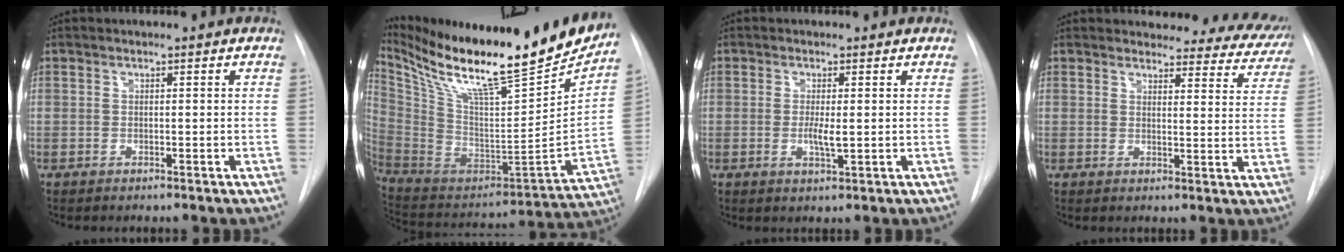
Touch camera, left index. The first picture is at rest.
{"total": 28.3, "force": [24.0, 3.0, 14.7], "torque": [-0.266, -0.069, 0.376]}
{"total": 2.5, "force": [-0.3, 0.4, 2.5], "torque": [-0.047, -0.009, -0.005]}
{"total": 16.4, "force": [15.6, 4.6, 2.4], "torque": [0.012, -0.065, 0.146]}